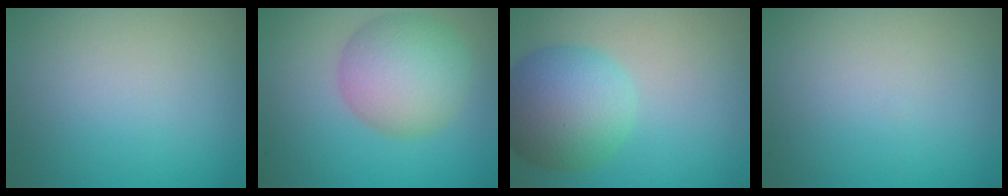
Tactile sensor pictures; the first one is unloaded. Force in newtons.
{"total": 6.8, "press": 6.8, "slide": 0.2}
{"total": 6.9, "press": 6.9, "slide": 0.2}
{"total": 0.0}